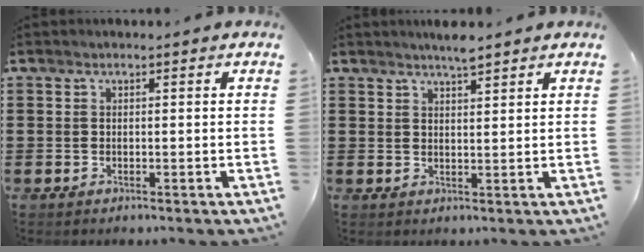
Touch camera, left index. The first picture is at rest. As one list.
[{"total": 2.8, "force": [2.5, 0.2, 1.3], "torque": [-0.028, 0.000, 0.046]}]